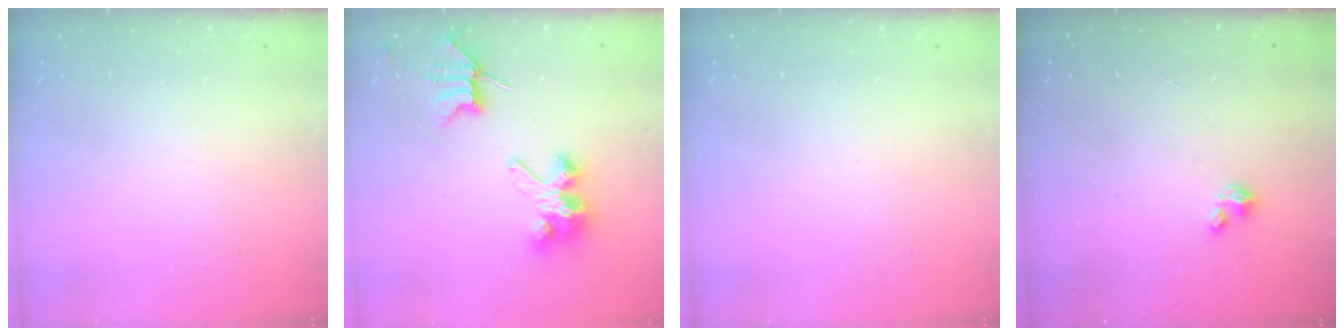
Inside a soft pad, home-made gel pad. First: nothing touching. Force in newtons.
{"total": 7.4, "press": 7.3, "slide": 0.6}
{"total": 0.0}
{"total": 1.8, "press": 1.8, "slide": 0.2}